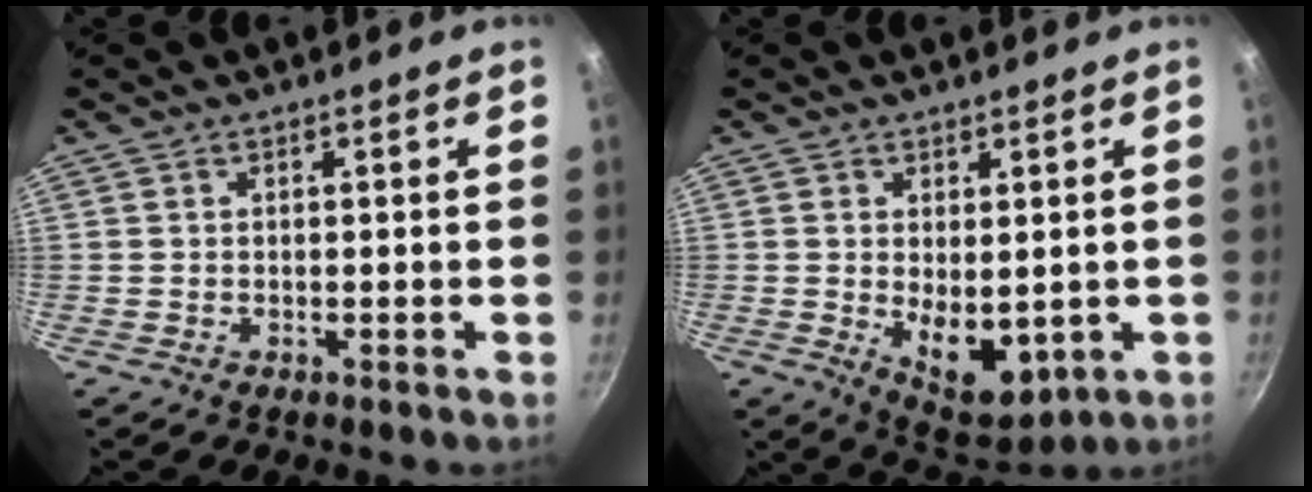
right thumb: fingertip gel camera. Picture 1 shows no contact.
{"total": 9.2, "force": [-0.4, 5.2, 7.6], "torque": [-0.091, -0.019, 0.016]}